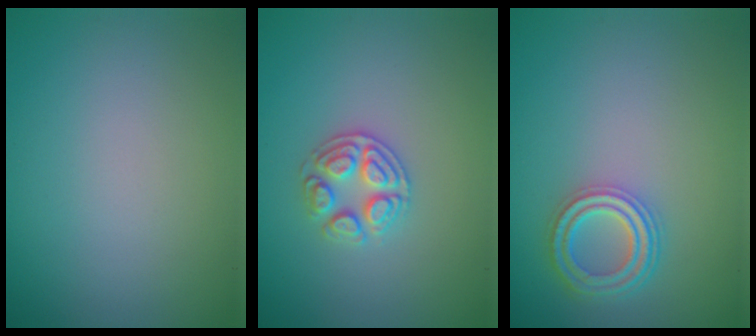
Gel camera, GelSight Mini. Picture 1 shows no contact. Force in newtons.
{"total": 2.7, "press": 2.6, "slide": 0.7}
{"total": 3.8, "press": 3.0, "slide": 2.3}